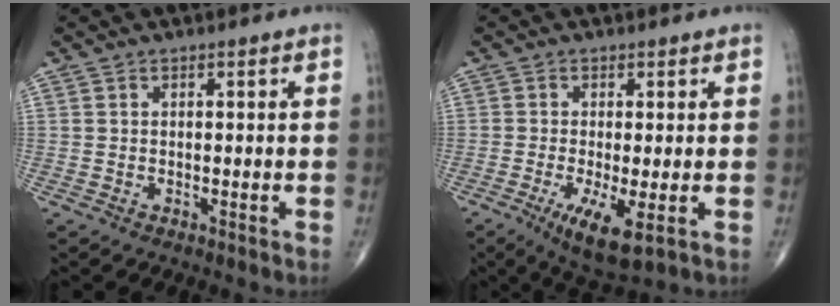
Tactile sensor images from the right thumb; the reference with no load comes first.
{"total": 7.6, "force": [-2.4, 1.9, 6.9], "torque": [-0.126, -0.021, -0.037]}